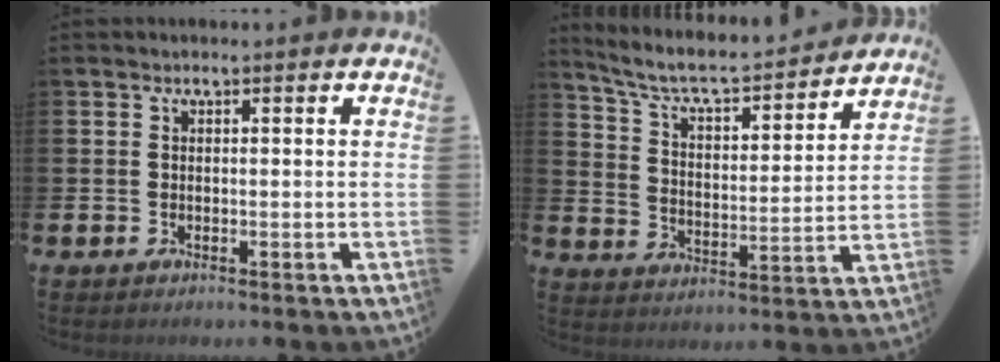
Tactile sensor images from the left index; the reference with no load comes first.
{"total": 7.3, "force": [6.6, 1.4, 2.6], "torque": [-0.085, -0.048, 0.110]}